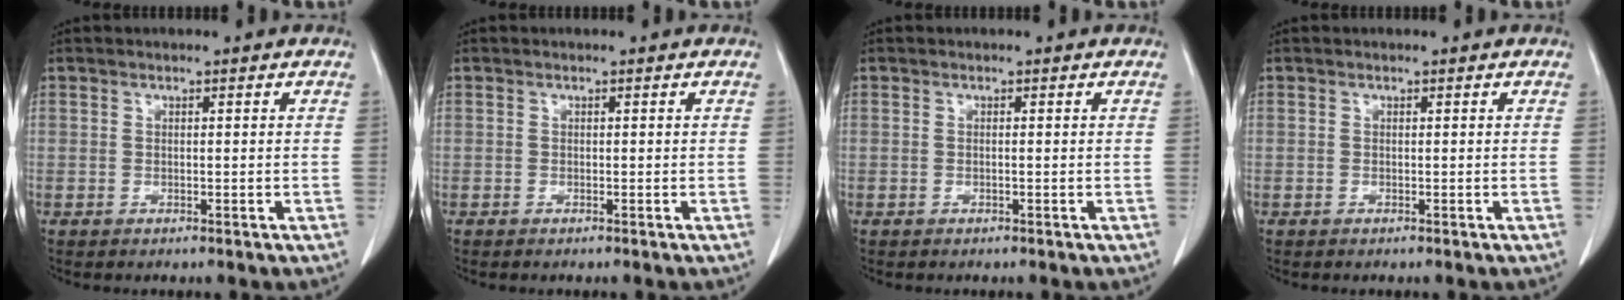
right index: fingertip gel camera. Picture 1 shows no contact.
{"total": 0.0}
{"total": 0.0}
{"total": 0.0}